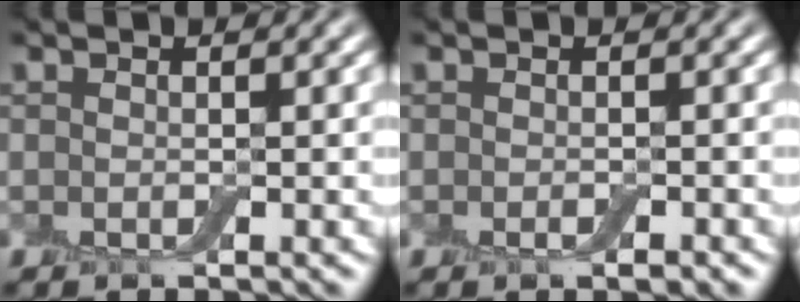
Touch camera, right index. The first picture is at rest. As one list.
[{"total": 1.1, "force": [-0.5, 0.4, 0.9], "torque": [-0.014, -0.003, -0.007]}]